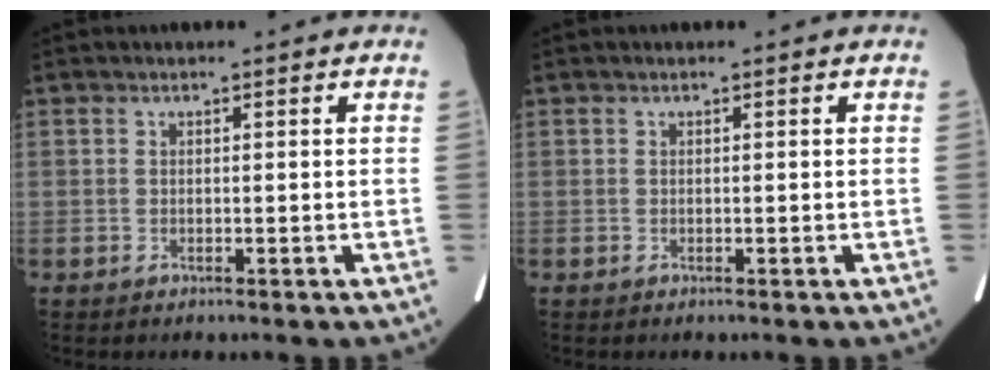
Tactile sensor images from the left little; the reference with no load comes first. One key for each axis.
{"total": 0.0}